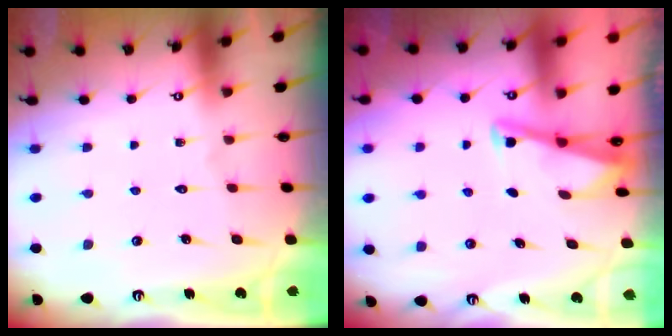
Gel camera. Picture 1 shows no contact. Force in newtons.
{"total": 2.9, "press": 2.9, "slide": 0.3}